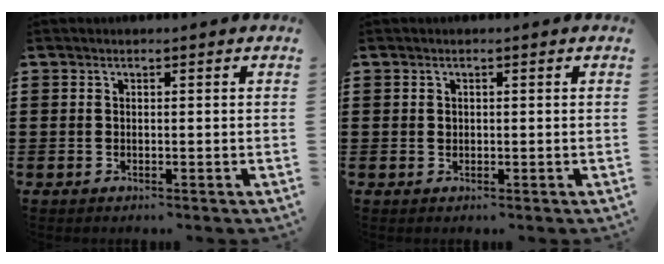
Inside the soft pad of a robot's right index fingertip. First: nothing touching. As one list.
[{"total": 0.6, "force": [0.2, 0.5, 0.3], "torque": [-0.008, 0.002, 0.003]}]